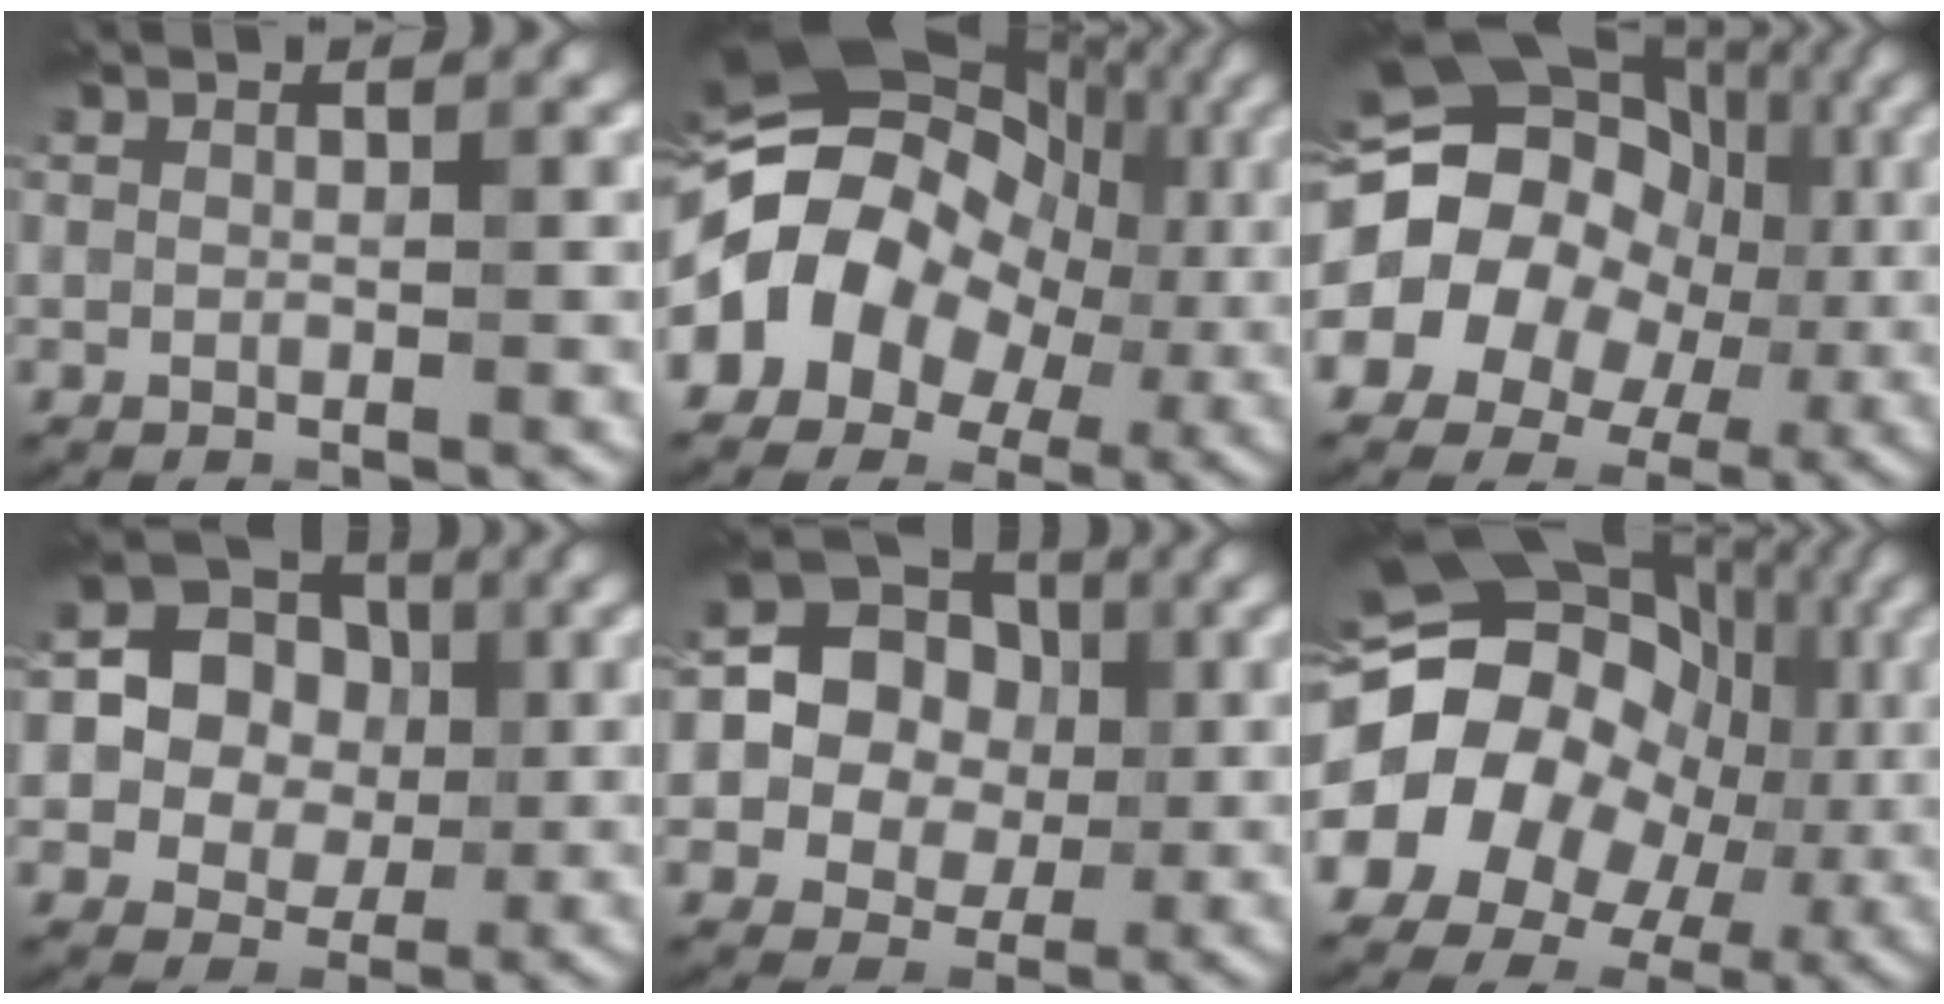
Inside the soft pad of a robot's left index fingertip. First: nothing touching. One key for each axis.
{"total": 15.1, "fx": 0.0, "fy": 11.8, "fz": 9.5, "tx": -0.173, "ty": 0.023, "tz": -0.012}
{"total": 19.9, "fx": 0.4, "fy": 17.2, "fz": 9.9, "tx": -0.188, "ty": 0.036, "tz": -0.027}
{"total": 8.5, "fx": 0.8, "fy": 7.6, "fz": 3.7, "tx": -0.062, "ty": 0.029, "tz": -0.007}
{"total": 9.8, "fx": 0.5, "fy": 8.8, "fz": 4.1, "tx": -0.076, "ty": 0.032, "tz": -0.012}
{"total": 21.8, "fx": 0.1, "fy": 18.6, "fz": 11.3, "tx": -0.220, "ty": 0.024, "tz": -0.033}